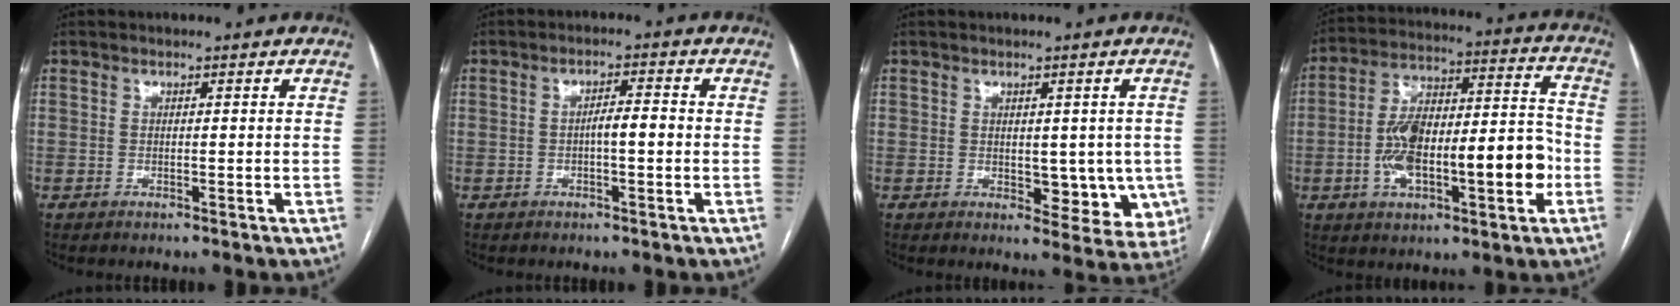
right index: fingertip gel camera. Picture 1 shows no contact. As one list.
[{"total": 2.5, "force": [-0.3, 0.7, 2.4], "torque": [-0.037, 0.006, -0.006]}, {"total": 7.5, "force": [-0.6, 4.4, 6.1], "torque": [-0.051, -0.003, 0.001]}, {"total": 18.1, "force": [-4.3, 5.8, 16.6], "torque": [-0.281, 0.032, -0.062]}]